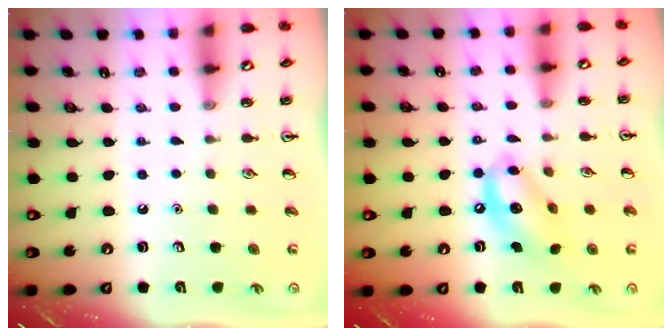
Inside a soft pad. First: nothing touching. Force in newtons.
{"total": 12.1, "press": 11.8, "slide": 3.0}